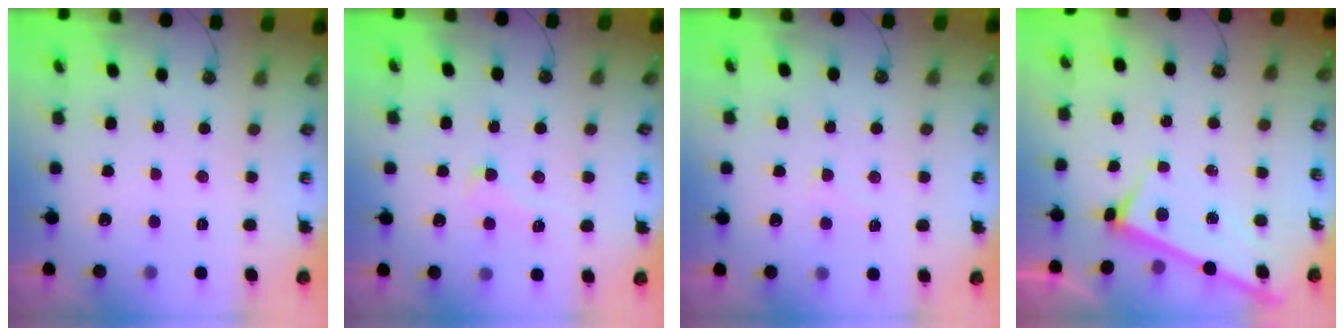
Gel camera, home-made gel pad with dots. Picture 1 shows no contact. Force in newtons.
{"total": 1.1, "press": 0.4, "slide": 1.0}
{"total": 4.8, "press": 4.8, "slide": 0.5}
{"total": 3.0, "press": 3.0, "slide": 0.2}